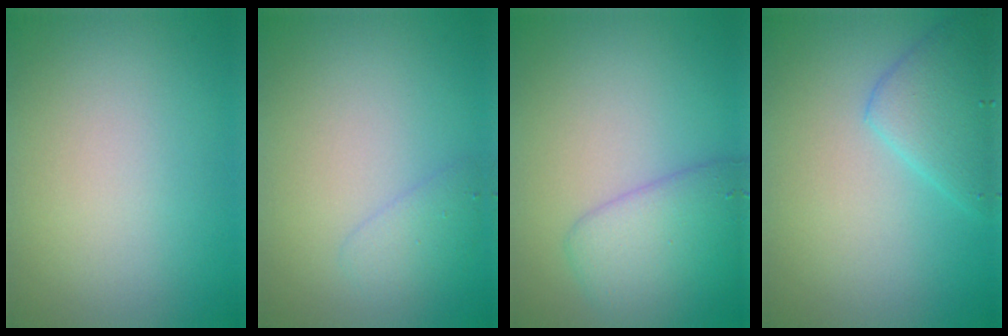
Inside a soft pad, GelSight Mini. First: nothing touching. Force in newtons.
{"total": 1.7, "press": 1.7, "slide": 0.1}
{"total": 4.2, "press": 4.2, "slide": 0.2}
{"total": 3.6, "press": 3.6, "slide": 0.1}